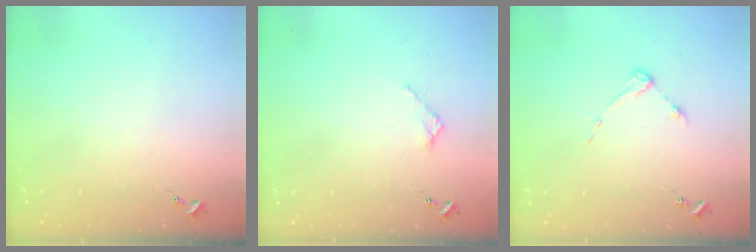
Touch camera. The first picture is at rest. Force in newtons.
{"total": 2.7, "press": 2.7, "slide": 0.2}
{"total": 4.3, "press": 4.3, "slide": 0.6}